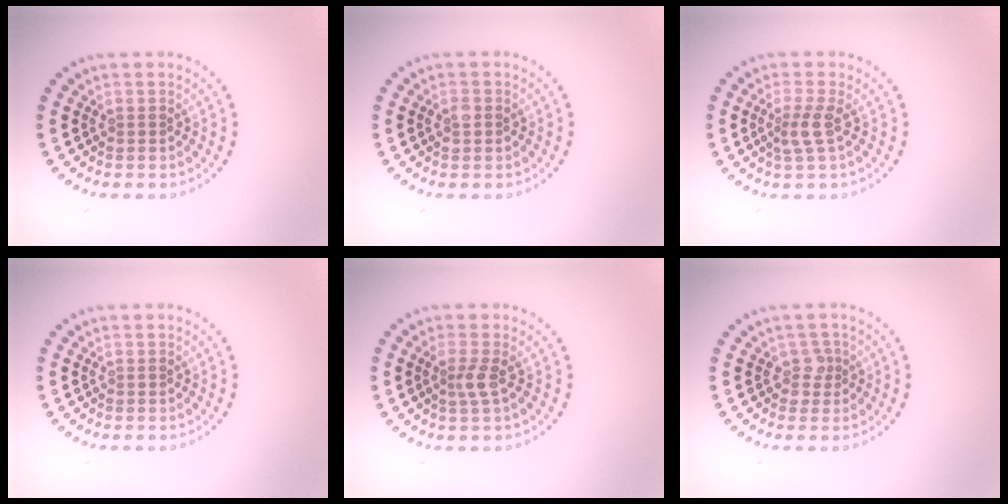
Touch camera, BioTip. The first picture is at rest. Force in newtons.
{"total": 1.4, "press": 1.4, "slide": 0.0}
{"total": 2.0, "press": 1.6, "slide": 1.2}
{"total": 0.0}
{"total": 1.6, "press": 1.2, "slide": 1.0}
{"total": 1.5, "press": 1.2, "slide": 1.0}